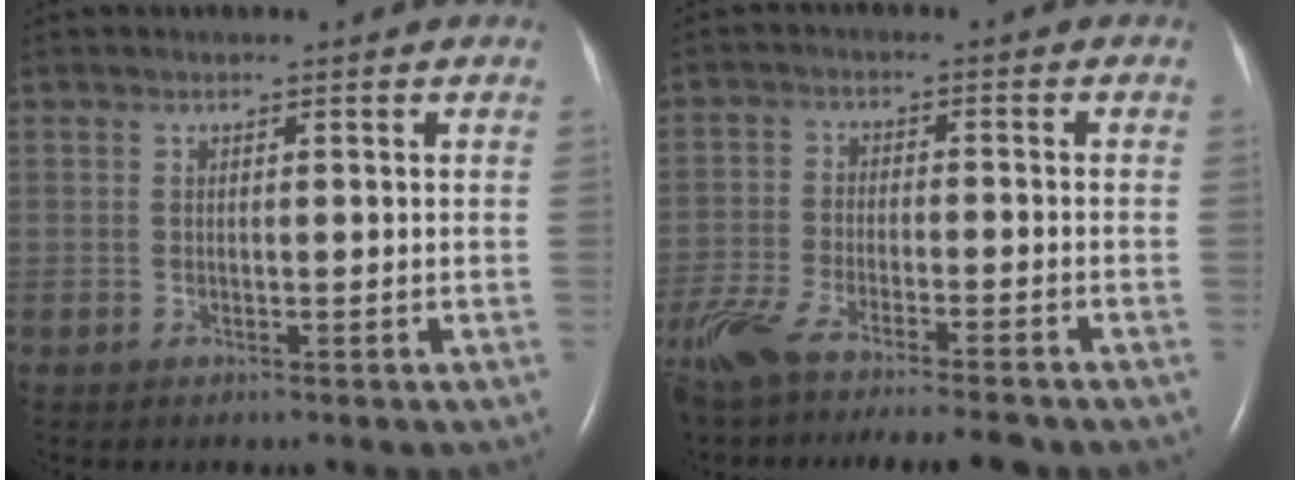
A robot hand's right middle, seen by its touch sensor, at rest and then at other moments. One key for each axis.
{"total": 15.3, "fx": -12.7, "fy": 2.2, "fz": 8.2, "tx": -0.169, "ty": -0.030, "tz": -0.208}